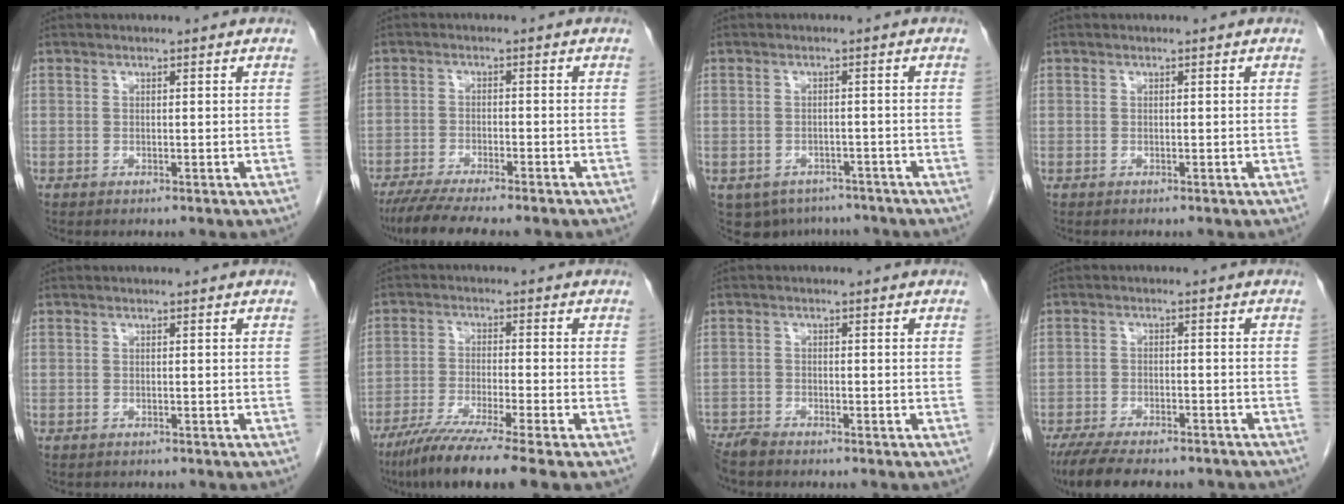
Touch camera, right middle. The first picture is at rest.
{"total": 10.0, "force": [-8.3, 1.0, 5.4], "torque": [-0.081, -0.017, -0.127]}
{"total": 7.6, "force": [-5.5, 4.9, 1.6], "torque": [-0.022, 0.003, -0.068]}
{"total": 0.0}
{"total": 0.7, "force": [-0.6, 0.3, 0.0], "torque": [-0.008, 0.000, -0.011]}
{"total": 10.3, "force": [-7.7, -1.3, 6.8], "torque": [-0.110, -0.034, -0.126]}
{"total": 3.6, "force": [-3.4, 0.2, 1.1], "torque": [-0.016, -0.013, -0.065]}
{"total": 14.2, "force": [-11.9, 3.9, 6.8], "torque": [-0.133, -0.012, -0.172]}